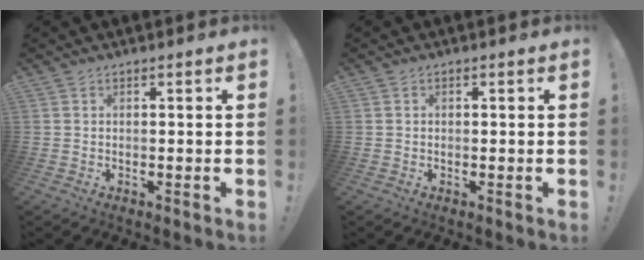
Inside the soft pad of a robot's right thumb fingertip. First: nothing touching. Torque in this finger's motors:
{"motor_torque": [-0.15, -0.06, -0.16, 0.07, 0.03]}